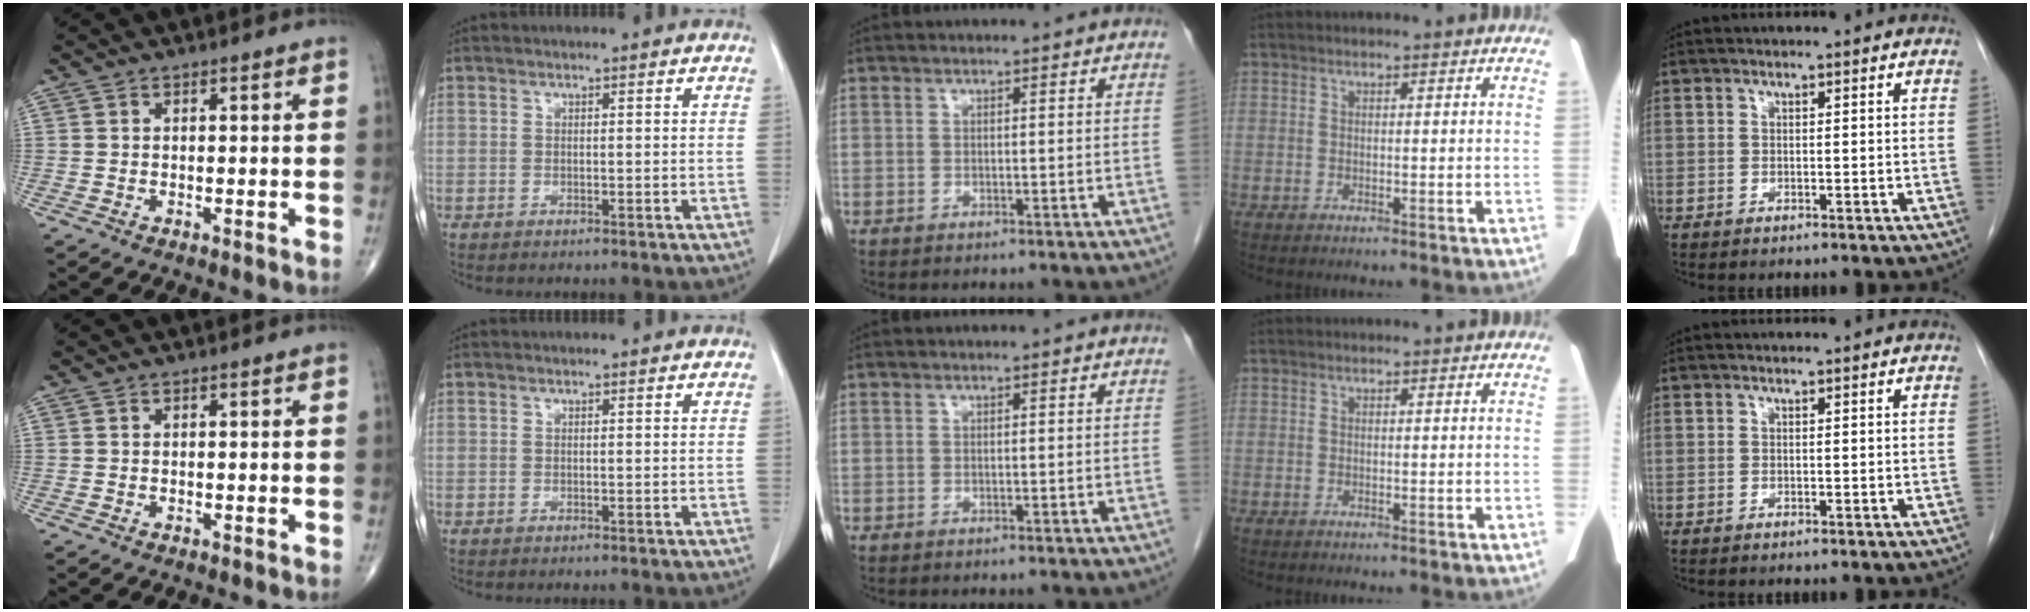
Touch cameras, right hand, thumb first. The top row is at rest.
{}